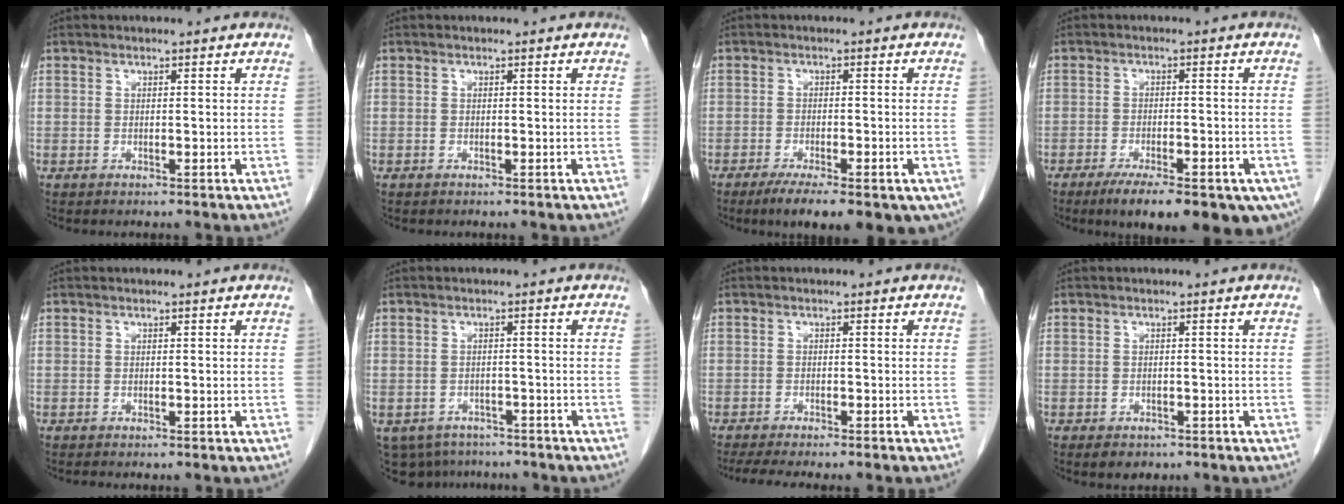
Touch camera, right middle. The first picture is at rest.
{"total": 0.0}
{"total": 13.6, "force": [-8.7, 4.2, 9.6], "torque": [-0.111, -0.012, -0.117]}
{"total": 16.7, "force": [-10.7, 5.0, 11.8], "torque": [-0.123, -0.016, -0.141]}
{"total": 0.0}
{"total": 8.3, "force": [-6.4, 5.0, 1.9], "torque": [-0.040, -0.002, -0.081]}
{"total": 7.5, "force": [-6.3, 0.5, 4.1], "torque": [-0.051, -0.012, -0.093]}
{"total": 2.8, "force": [-1.9, 1.6, 1.1], "torque": [-0.013, -0.001, -0.021]}